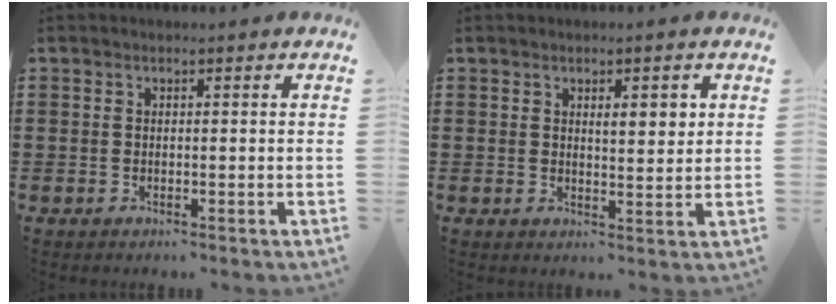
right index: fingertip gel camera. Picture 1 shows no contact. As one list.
[{"total": 3.2, "force": [1.2, 1.2, 2.7], "torque": [-0.039, 0.001, 0.014]}]